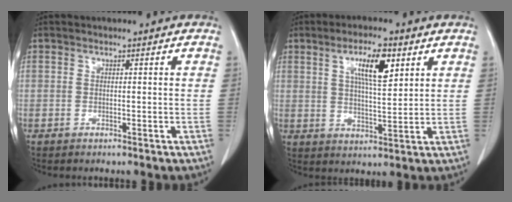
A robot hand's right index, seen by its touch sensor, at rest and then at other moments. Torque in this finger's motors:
{"motor_torque": [0.67, 0.31, 0.29, 0.10]}